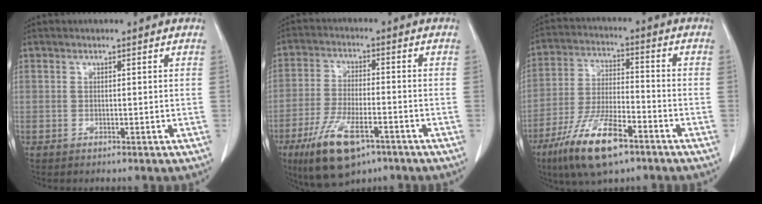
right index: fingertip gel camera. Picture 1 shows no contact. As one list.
[{"total": 11.7, "force": [-6.8, 4.1, 8.7], "torque": [-0.173, -0.015, -0.113]}, {"total": 13.1, "force": [-8.0, 3.4, 9.8], "torque": [-0.196, -0.017, -0.142]}]